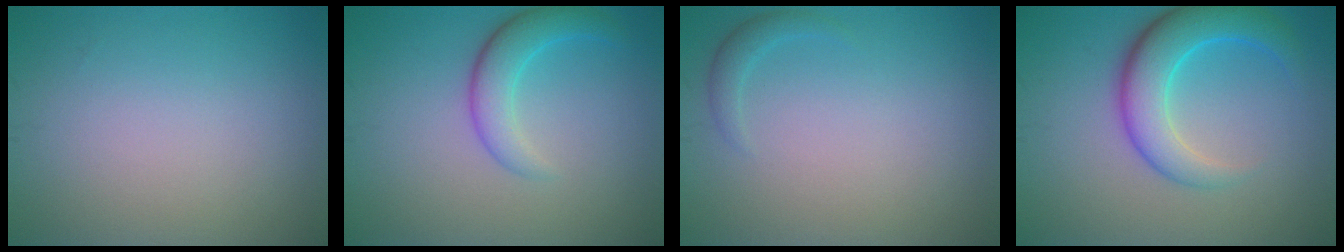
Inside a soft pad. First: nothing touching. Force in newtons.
{"total": 3.4, "press": 3.4, "slide": 0.2}
{"total": 1.2, "press": 1.2, "slide": 0.1}
{"total": 6.0, "press": 6.0, "slide": 0.2}